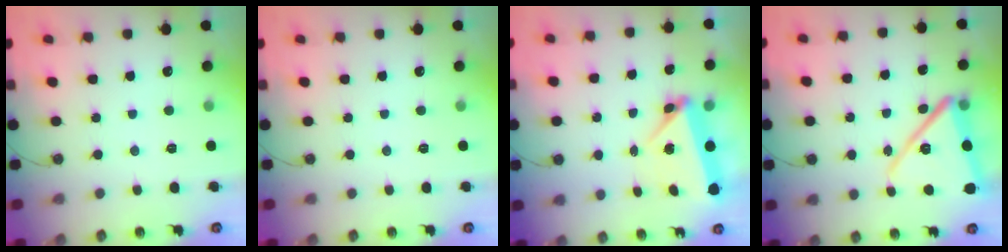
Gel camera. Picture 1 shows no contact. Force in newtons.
{"total": 0.0}
{"total": 5.9, "press": 5.8, "slide": 1.0}
{"total": 15.2, "press": 14.9, "slide": 2.6}